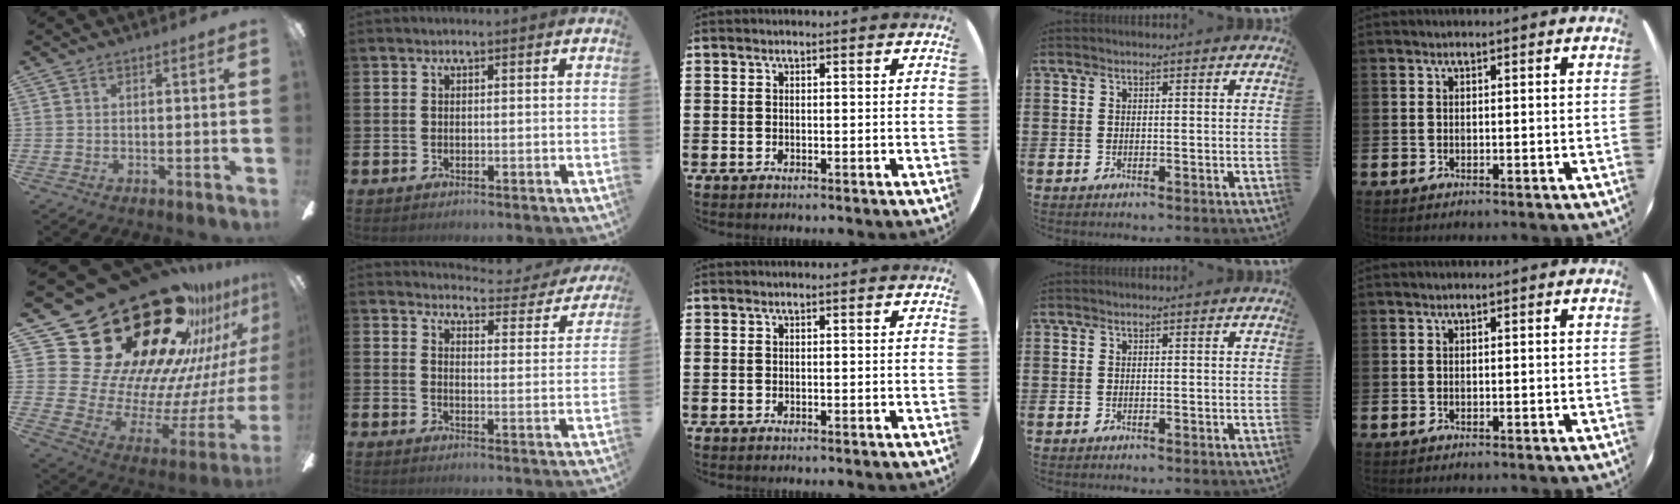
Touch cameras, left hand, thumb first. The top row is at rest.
{"thumb": {"total": 40.6, "force": [24.4, 21.3, 24.4], "torque": [-0.337, -0.234, 0.508]}, "index": {"total": 3.4, "force": [3.2, 0.7, 0.6], "torque": [-0.017, -0.033, 0.049]}}